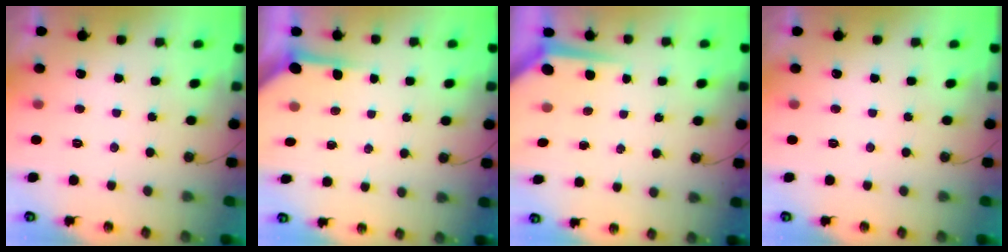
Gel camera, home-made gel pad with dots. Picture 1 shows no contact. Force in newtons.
{"total": 3.7, "press": 3.7, "slide": 0.4}
{"total": 4.0, "press": 3.9, "slide": 0.3}
{"total": 0.0}